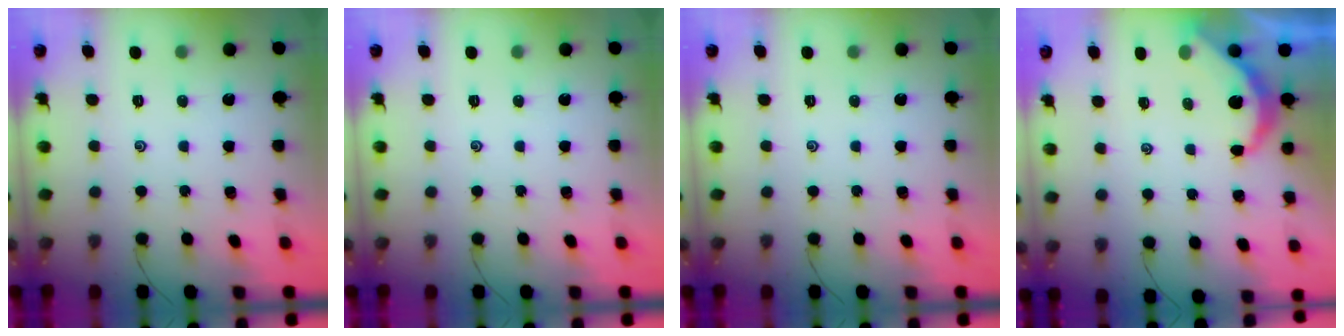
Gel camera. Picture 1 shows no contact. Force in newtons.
{"total": 0.0}
{"total": 0.0}
{"total": 5.4, "press": 5.4, "slide": 0.3}